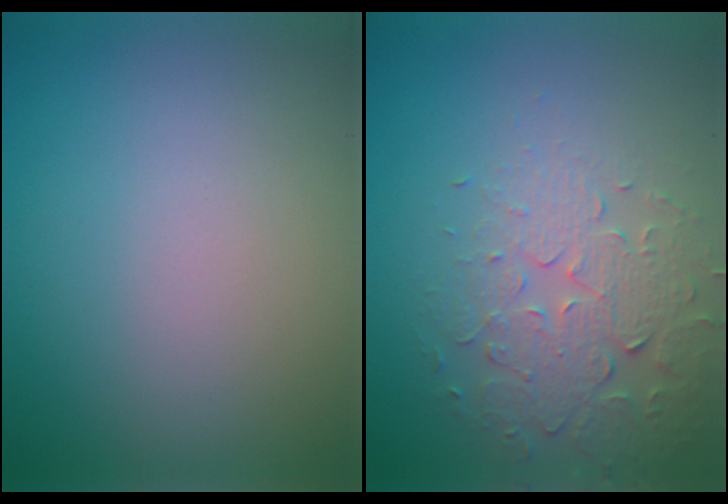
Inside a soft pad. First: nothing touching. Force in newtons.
{"total": 3.8, "press": 3.5, "slide": 1.5}